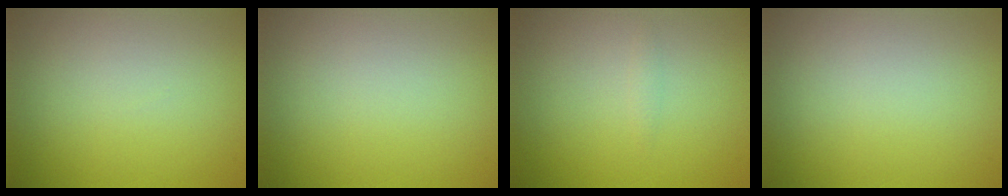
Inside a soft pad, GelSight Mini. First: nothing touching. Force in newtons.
{"total": 0.0}
{"total": 0.6, "press": 0.6, "slide": 0.0}
{"total": 0.0}